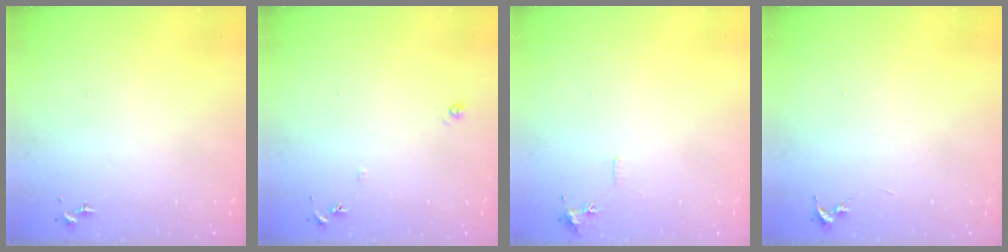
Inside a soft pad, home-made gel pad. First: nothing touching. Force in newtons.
{"total": 5.8, "press": 5.8, "slide": 0.6}
{"total": 5.6, "press": 5.6, "slide": 0.7}
{"total": 0.0}